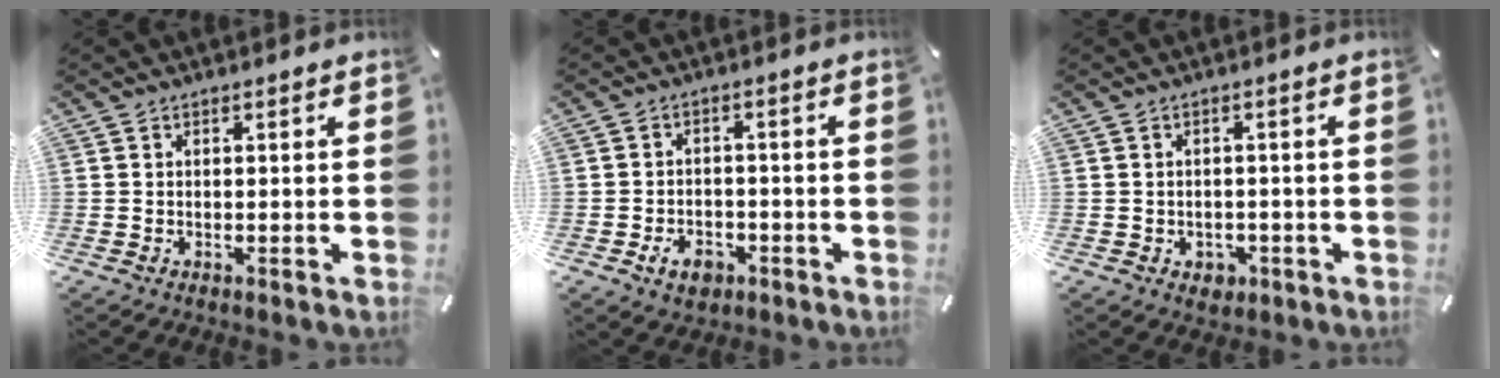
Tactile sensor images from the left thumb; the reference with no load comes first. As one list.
[{"total": 5.3, "force": [-2.5, 3.8, 2.7], "torque": [-0.053, 0.010, -0.045]}, {"total": 2.6, "force": [-0.8, 2.3, 1.0], "torque": [-0.011, 0.001, -0.018]}]